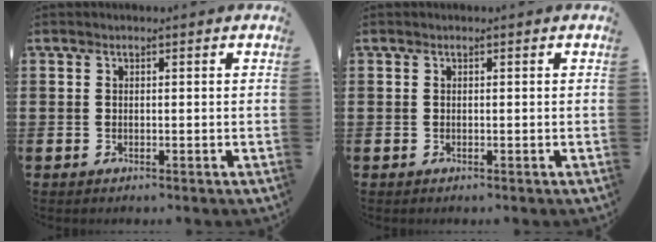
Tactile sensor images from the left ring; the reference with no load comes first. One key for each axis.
{"total": 0.0}